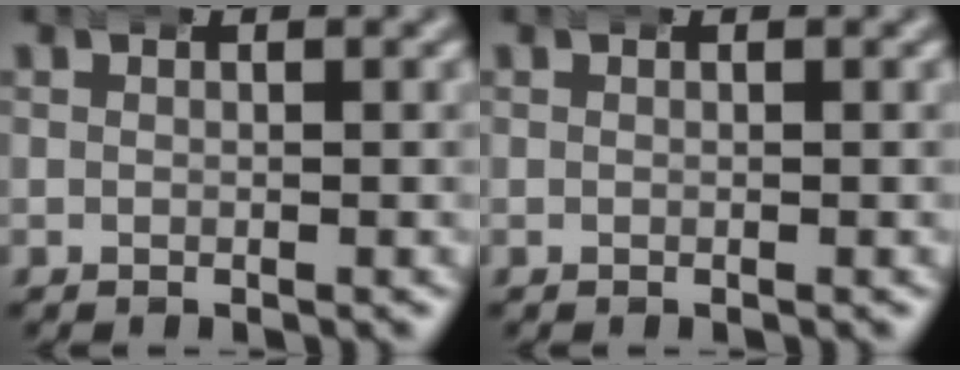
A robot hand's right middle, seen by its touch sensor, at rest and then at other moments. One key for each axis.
{"total": 0.0}